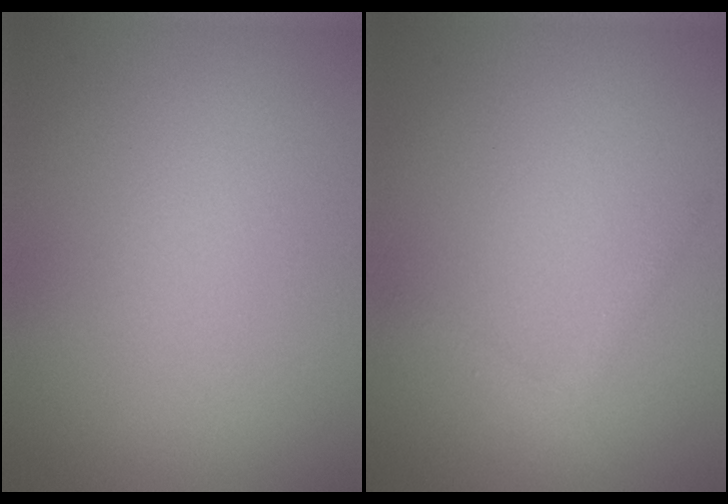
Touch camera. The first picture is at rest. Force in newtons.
{"total": 1.4, "press": 1.4, "slide": 0.1}